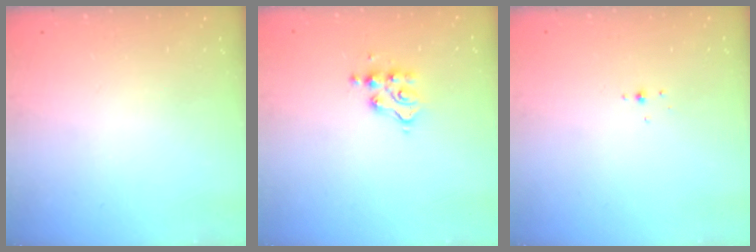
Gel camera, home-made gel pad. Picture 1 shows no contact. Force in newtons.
{"total": 4.7, "press": 4.7, "slide": 0.2}
{"total": 3.0, "press": 2.9, "slide": 0.8}